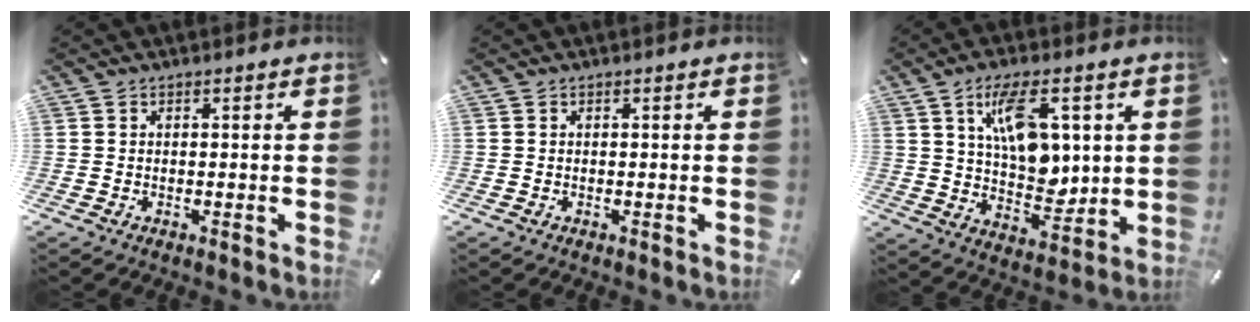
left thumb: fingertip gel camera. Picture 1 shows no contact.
{"total": 0.0}
{"total": 13.2, "force": [5.1, 7.4, 9.6], "torque": [-0.155, -0.015, 0.089]}